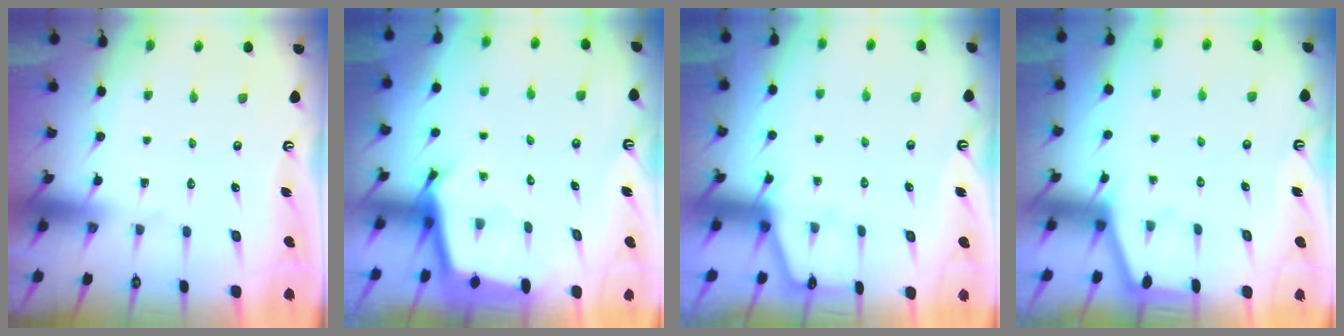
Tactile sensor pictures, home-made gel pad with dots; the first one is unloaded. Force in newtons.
{"total": 2.7, "press": 2.7, "slide": 0.1}
{"total": 2.9, "press": 2.9, "slide": 0.5}
{"total": 1.6, "press": 1.5, "slide": 0.3}